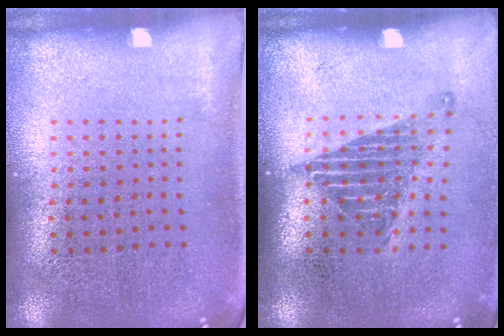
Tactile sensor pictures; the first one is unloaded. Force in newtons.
{"total": 1.3, "press": 1.0, "slide": 0.8}